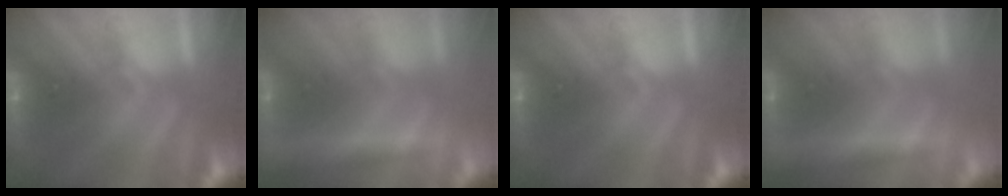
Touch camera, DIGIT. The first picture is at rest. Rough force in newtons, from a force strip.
{"total": 2.3}
{"total": 0.0}
{"total": 2.3}